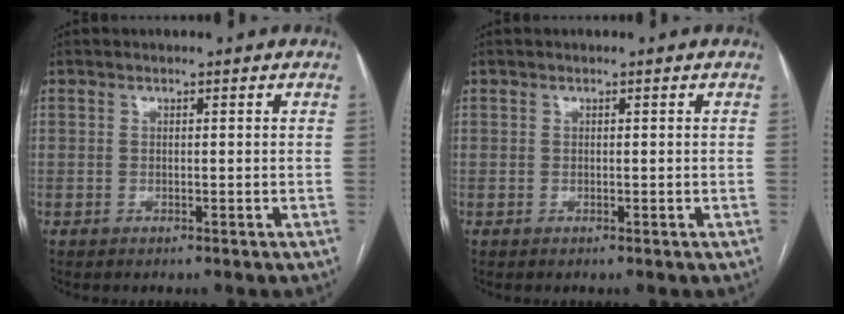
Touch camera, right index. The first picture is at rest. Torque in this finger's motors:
{"motor_torque": [0.14, 0.11, 0.02, 0.01]}